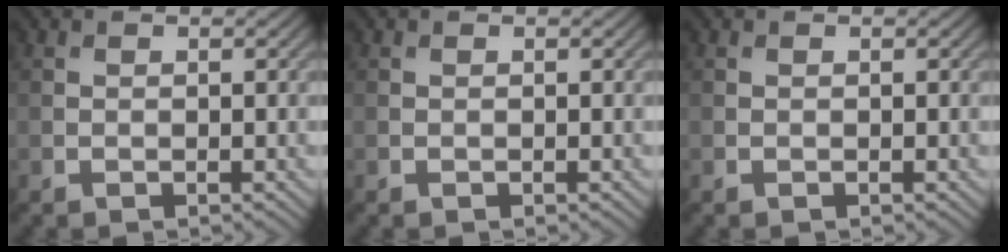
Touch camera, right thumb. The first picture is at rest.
{"total": 0.0}
{"total": 0.0}